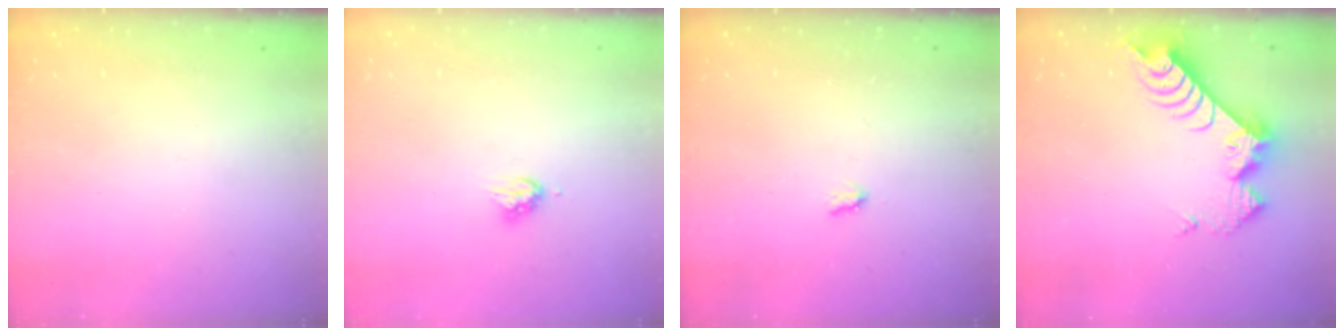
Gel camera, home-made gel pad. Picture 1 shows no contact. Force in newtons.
{"total": 4.2, "press": 4.1, "slide": 0.5}
{"total": 1.9, "press": 1.9, "slide": 0.3}
{"total": 9.4, "press": 9.4, "slide": 0.7}